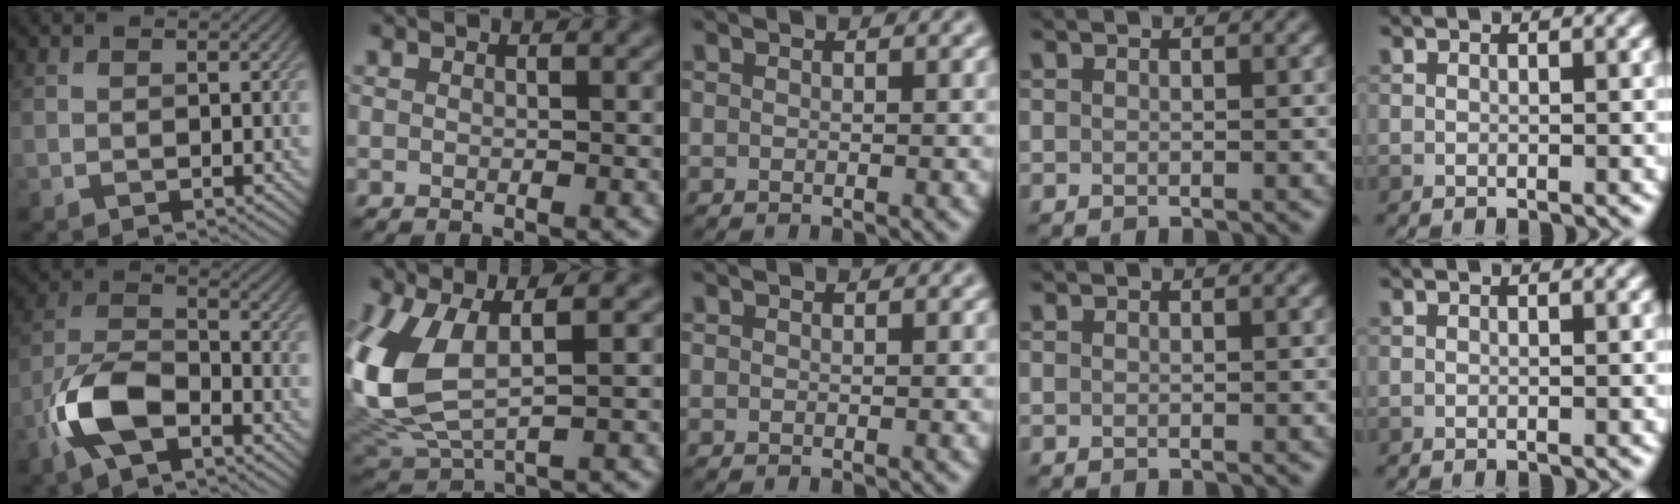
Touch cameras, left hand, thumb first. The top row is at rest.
{"thumb": {"total": 9.5, "force": [-4.8, 4.5, 6.8], "torque": [-0.151, 0.004, -0.109]}, "index": {"total": 9.0, "force": [1.4, 4.7, 7.6], "torque": [-0.205, -0.010, 0.037]}}